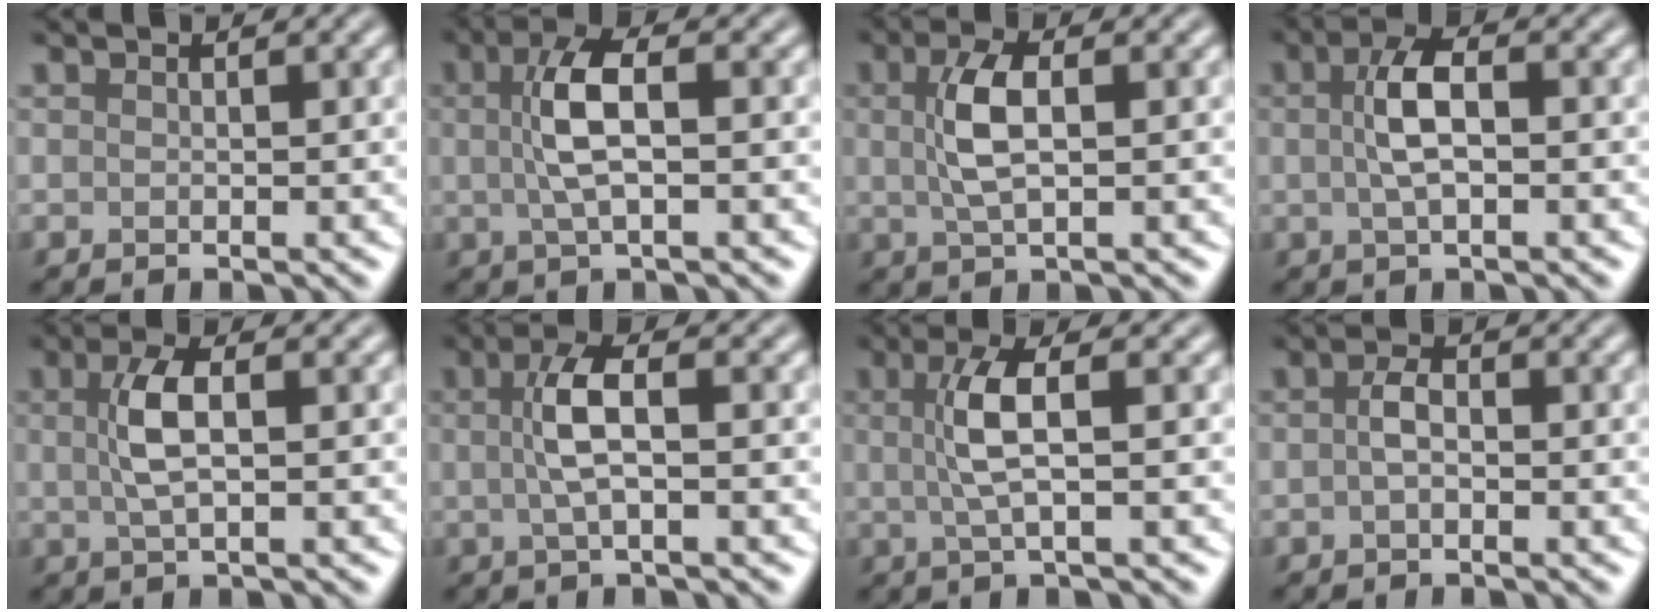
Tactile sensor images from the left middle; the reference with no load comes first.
{"total": 4.5, "force": [0.4, 1.4, 4.2], "torque": [-0.091, 0.012, 0.006]}
{"total": 4.0, "force": [0.6, 1.5, 3.6], "torque": [-0.084, 0.008, 0.010]}
{"total": 3.8, "force": [0.2, 1.6, 3.5], "torque": [-0.076, 0.008, 0.001]}
{"total": 3.6, "force": [0.5, 1.2, 3.3], "torque": [-0.076, 0.007, 0.008]}
{"total": 3.8, "force": [0.2, 1.1, 3.7], "torque": [-0.079, 0.010, 0.003]}
{"total": 3.7, "force": [0.5, 0.8, 3.6], "torque": [-0.079, 0.007, 0.008]}
{"total": 1.9, "force": [-0.3, 1.0, 1.5], "torque": [-0.035, 0.007, -0.010]}